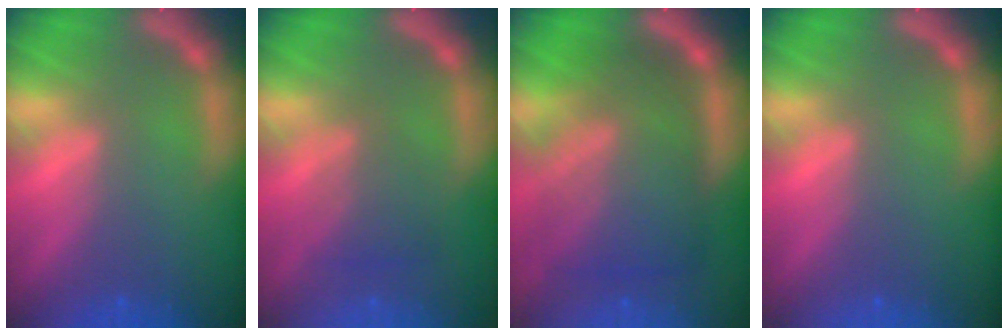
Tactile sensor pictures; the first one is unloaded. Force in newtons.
{"total": 3.0}
{"total": 10.0}
{"total": 0.0}